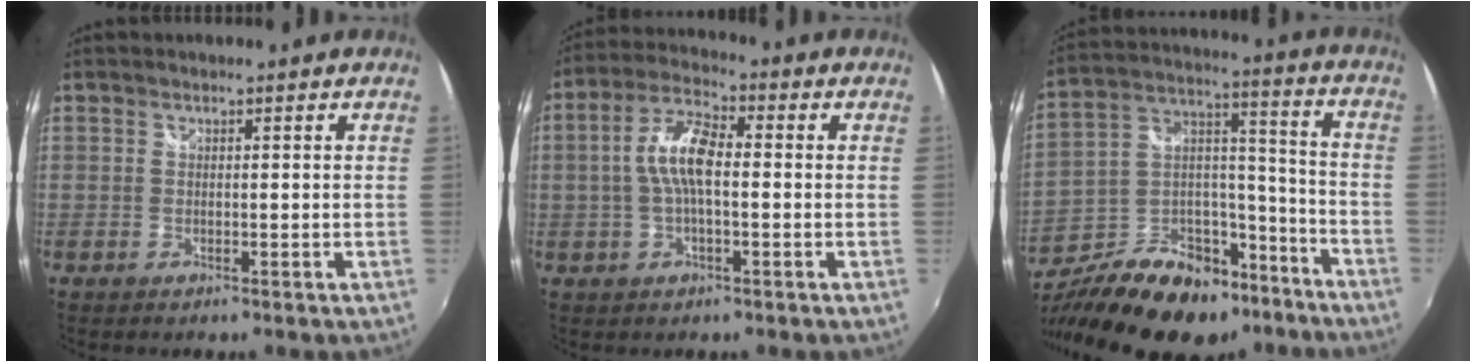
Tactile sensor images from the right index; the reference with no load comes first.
{"total": 8.3, "force": [-0.2, 3.0, 7.8], "torque": [-0.158, 0.015, -0.007]}
{"total": 26.6, "force": [-18.5, 13.6, 13.5], "torque": [-0.271, 0.036, -0.273]}